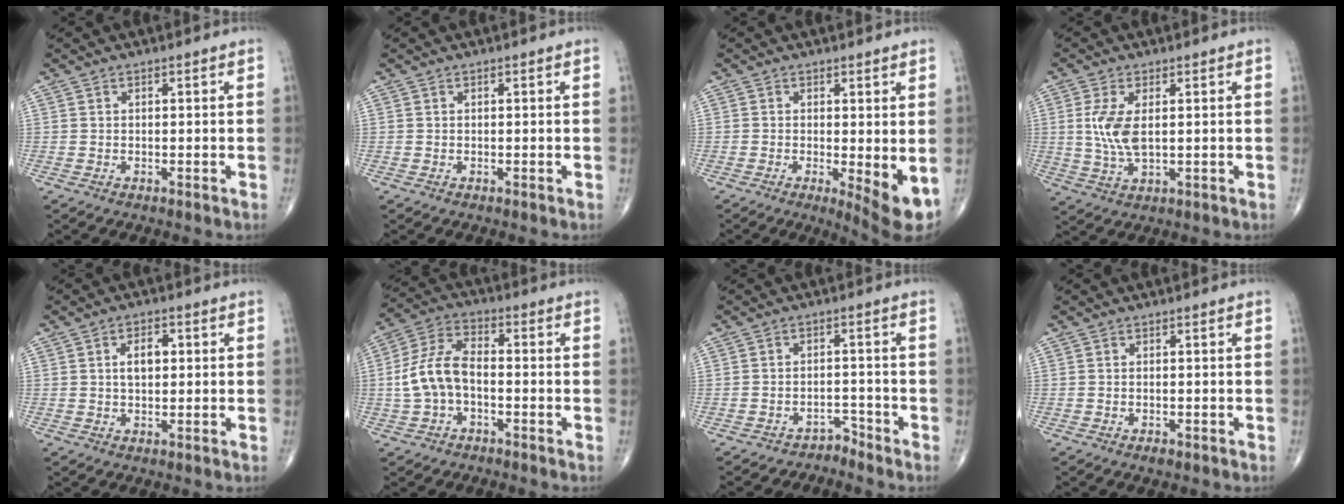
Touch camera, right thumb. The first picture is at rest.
{"total": 0.0}
{"total": 6.5, "force": [-0.8, 1.8, 6.2], "torque": [-0.089, -0.018, -0.011]}
{"total": 6.8, "force": [1.0, 3.0, 6.1], "torque": [-0.135, -0.008, 0.024]}
{"total": 4.5, "force": [0.8, 2.6, 3.6], "torque": [-0.054, 0.007, 0.011]}
{"total": 10.0, "force": [-1.5, 5.9, 7.9], "torque": [-0.164, 0.035, -0.037]}
{"total": 2.9, "force": [-2.6, 0.9, -0.8], "torque": [0.023, 0.033, -0.039]}
{"total": 1.2, "force": [-0.7, 0.6, 0.8], "torque": [-0.015, 0.001, -0.009]}